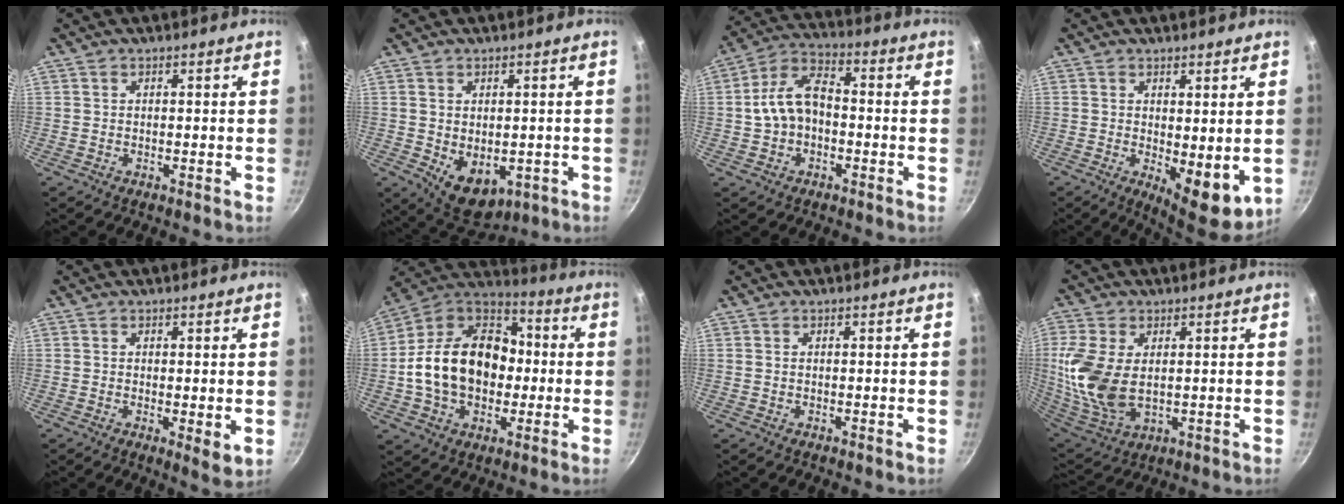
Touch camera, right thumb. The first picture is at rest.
{"total": 8.4, "force": [-1.3, 5.8, 5.9], "torque": [-0.066, -0.009, 0.002]}
{"total": 10.1, "force": [-1.1, 6.7, 7.4], "torque": [-0.122, 0.043, -0.028]}
{"total": 8.4, "force": [-0.1, 3.6, 7.6], "torque": [-0.085, -0.015, 0.011]}
{"total": 3.5, "force": [0.1, 1.2, 3.3], "torque": [-0.048, -0.014, 0.002]}
{"total": 21.7, "force": [-1.0, 16.0, 14.7], "torque": [-0.224, 0.047, -0.027]}
{"total": 0.0}
{"total": 14.7, "force": [1.4, 9.0, 11.6], "torque": [-0.243, -0.017, 0.039]}